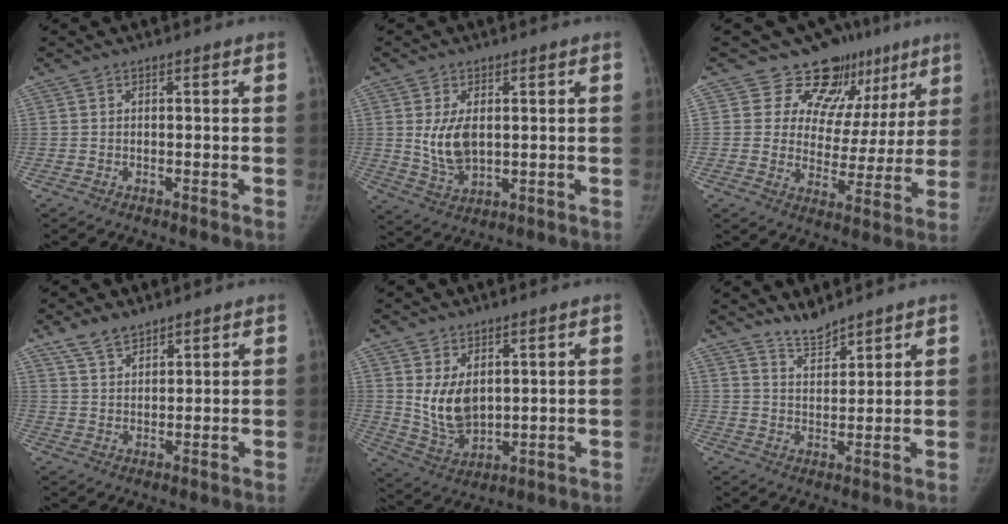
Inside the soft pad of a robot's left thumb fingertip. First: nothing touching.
{"total": 7.5, "force": [1.0, 4.4, 5.9], "torque": [-0.103, -0.013, 0.031]}
{"total": 14.4, "force": [9.8, 9.4, 4.7], "torque": [-0.007, -0.044, 0.123]}
{"total": 5.5, "force": [4.3, 2.5, 2.3], "torque": [-0.031, -0.020, 0.087]}
{"total": 9.1, "force": [2.3, 5.9, 6.6], "torque": [-0.102, -0.023, 0.066]}
{"total": 5.0, "force": [4.6, 1.2, 1.3], "torque": [-0.011, -0.039, 0.090]}